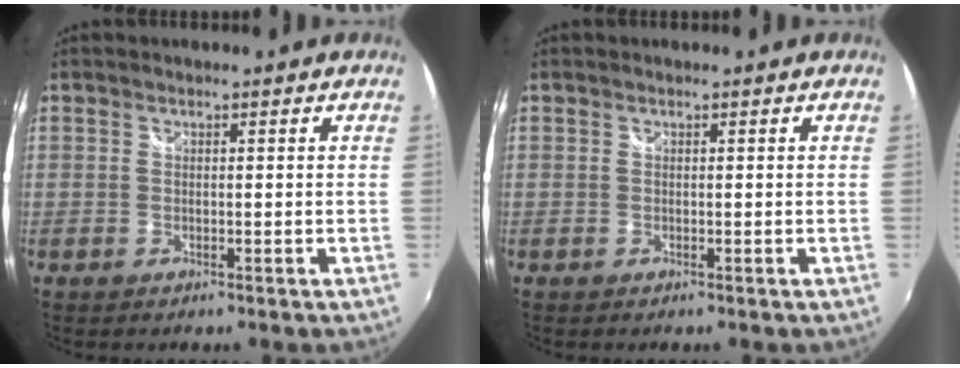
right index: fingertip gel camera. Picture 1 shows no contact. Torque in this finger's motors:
{"motor_torque": [-0.01, 0.01, 0.00, 0.01]}